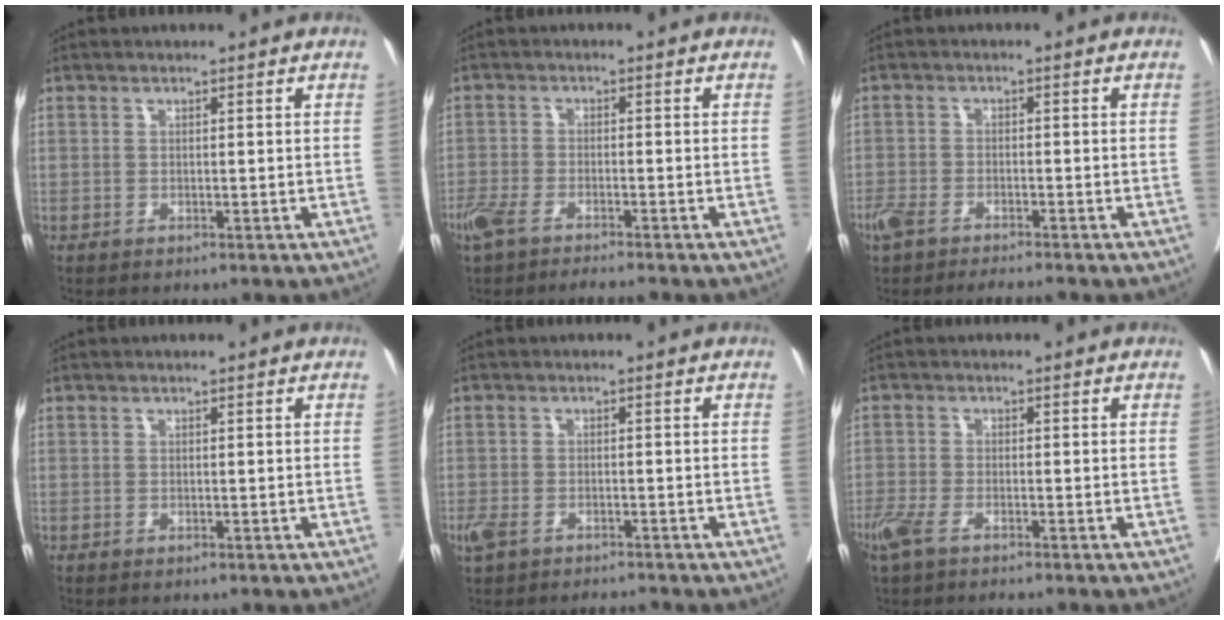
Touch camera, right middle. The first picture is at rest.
{"total": 6.3, "force": [-5.0, 1.3, 3.6], "torque": [-0.067, -0.006, -0.091]}
{"total": 6.5, "force": [-5.2, 1.6, 3.5], "torque": [-0.064, -0.003, -0.092]}
{"total": 0.0}
{"total": 4.2, "force": [-3.0, 1.7, 2.3], "torque": [-0.052, -0.002, -0.054]}
{"total": 4.3, "force": [-3.0, 1.2, 2.8], "torque": [-0.062, -0.008, -0.057]}